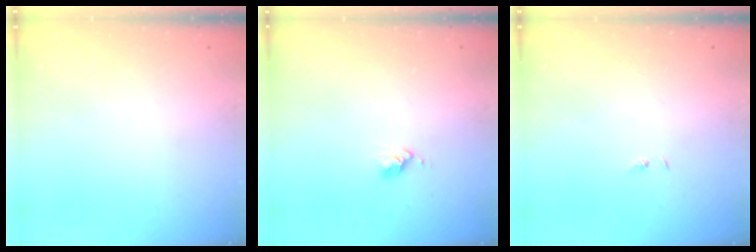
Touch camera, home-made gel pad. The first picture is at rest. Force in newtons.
{"total": 2.7, "press": 2.6, "slide": 0.4}
{"total": 0.7, "press": 0.7, "slide": 0.1}